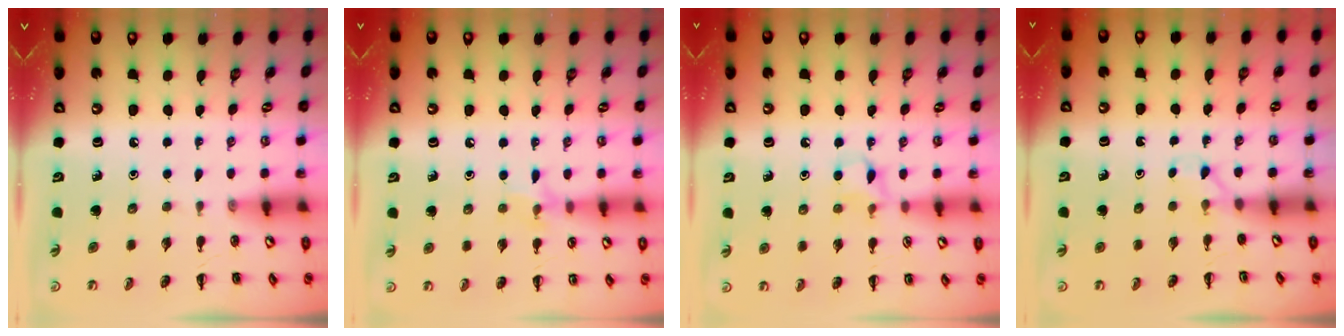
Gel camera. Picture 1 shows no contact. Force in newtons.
{"total": 6.5, "press": 6.2, "slide": 2.1}
{"total": 6.0, "press": 5.7, "slide": 1.9}
{"total": 2.4, "press": 2.3, "slide": 0.7}